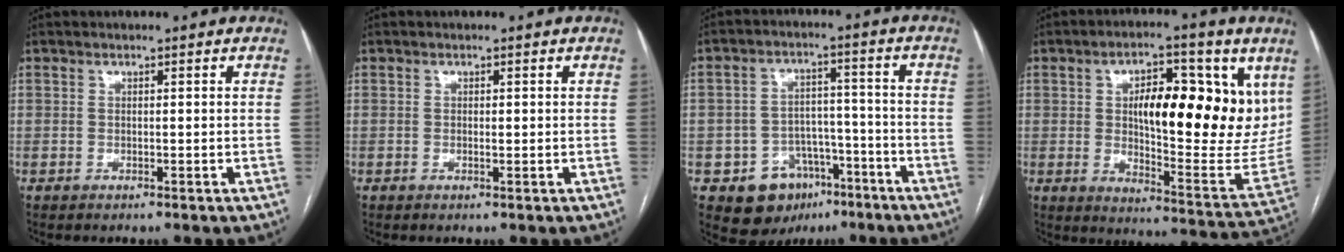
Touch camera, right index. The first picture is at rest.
{"total": 0.7, "force": [0.0, 0.2, 0.6], "torque": [-0.010, -0.001, 0.000]}
{"total": 9.5, "force": [-4.9, 7.5, 3.1], "torque": [-0.047, 0.027, -0.064]}
{"total": 21.3, "force": [6.6, 7.2, 19.0], "torque": [-0.264, 0.014, 0.107]}